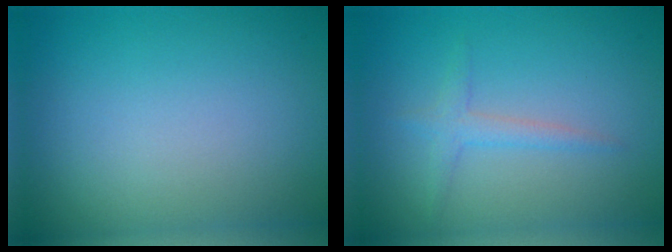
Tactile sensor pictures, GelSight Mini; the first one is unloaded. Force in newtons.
{"total": 1.7, "press": 1.7, "slide": 0.0}